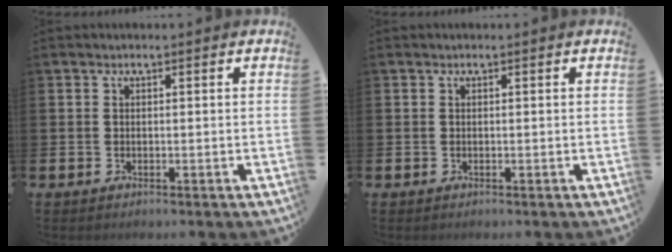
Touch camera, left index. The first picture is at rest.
{"total": 0.0}